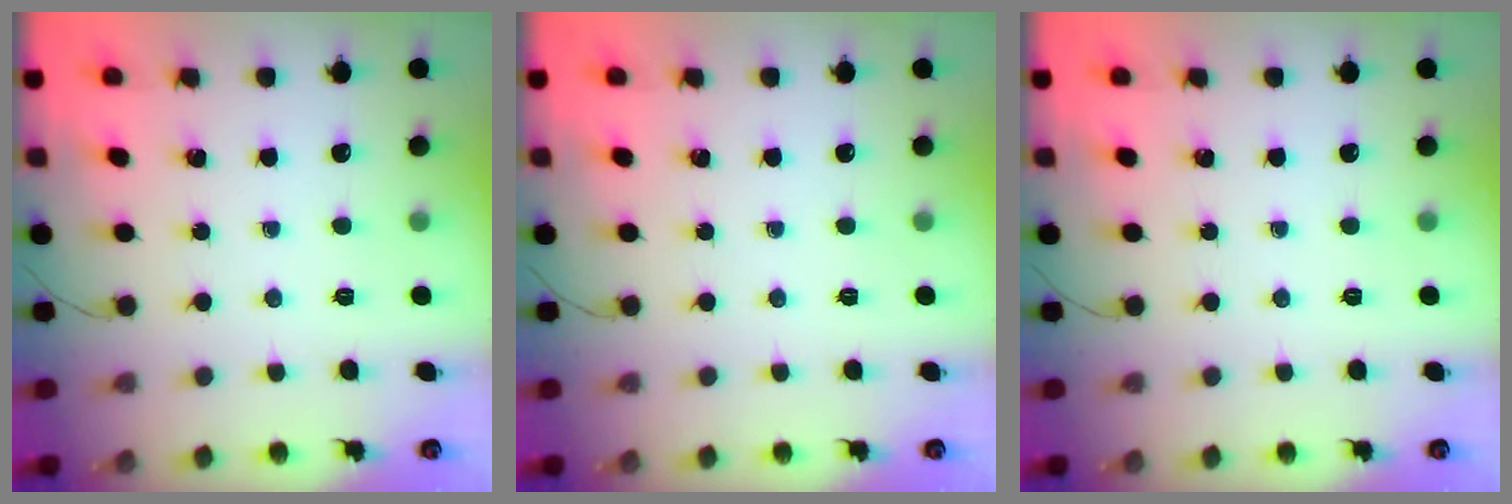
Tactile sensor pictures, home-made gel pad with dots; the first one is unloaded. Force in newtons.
{"total": 0.0}
{"total": 0.0}